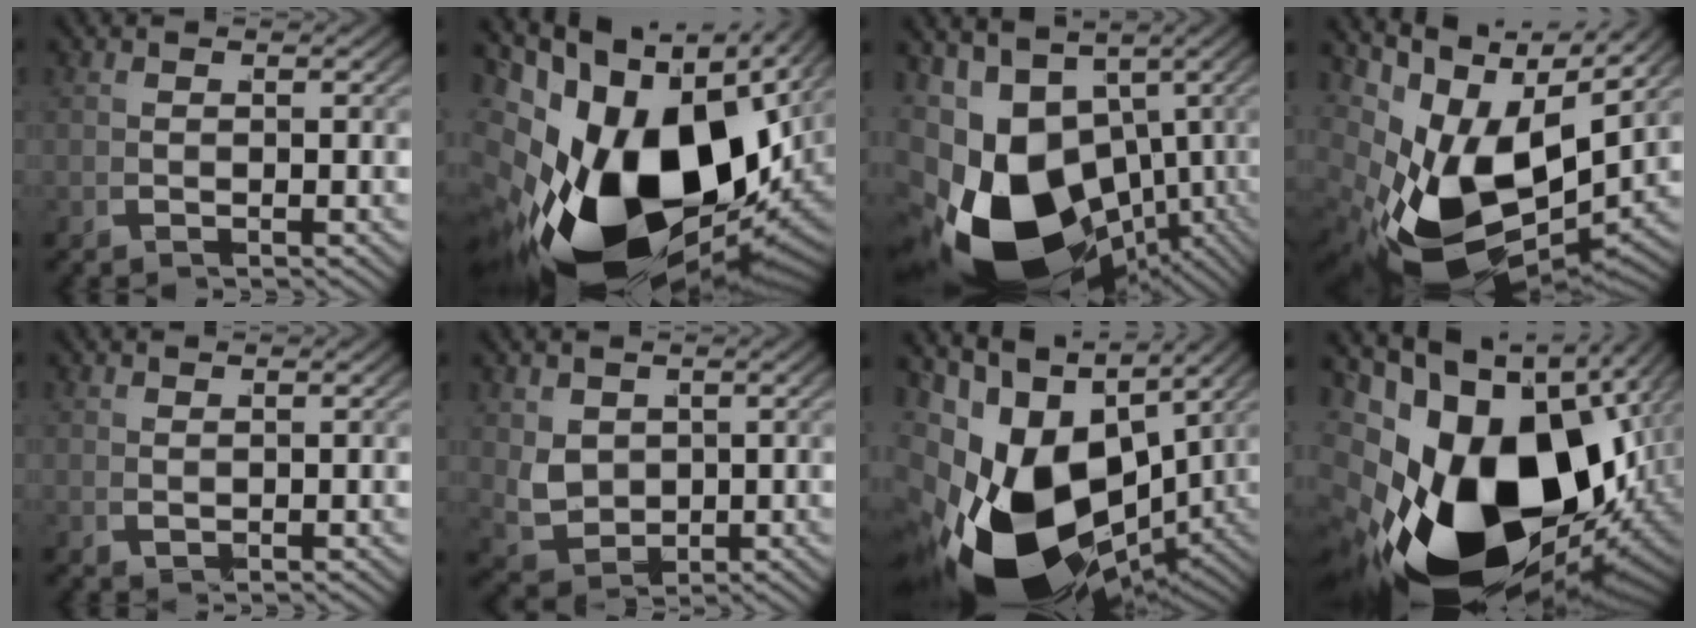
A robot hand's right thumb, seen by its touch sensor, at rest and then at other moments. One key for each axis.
{"total": 23.6, "fx": -2.0, "fy": 13.6, "fz": 19.1, "tx": -0.348, "ty": -0.059, "tz": 0.002}
{"total": 19.4, "fx": -6.0, "fy": 13.0, "fz": 13.0, "tx": -0.258, "ty": -0.077, "tz": -0.061}
{"total": 15.6, "fx": -1.0, "fy": 9.0, "fz": 12.7, "tx": -0.271, "ty": -0.058, "tz": 0.020}
{"total": 1.0, "fx": 0.9, "fy": -0.5, "fz": -0.1, "tx": 0.008, "ty": 0.007, "tz": 0.018}
{"total": 4.9, "fx": 0.2, "fy": 3.8, "fz": 3.1, "tx": -0.086, "ty": -0.035, "tz": 0.025}
{"total": 19.3, "fx": -3.5, "fy": 12.0, "fz": 14.7, "tx": -0.286, "ty": -0.052, "tz": -0.024}
{"total": 26.1, "fx": -2.8, "fy": 15.6, "fz": 20.8, "tx": -0.378, "ty": -0.054, "tz": -0.016}